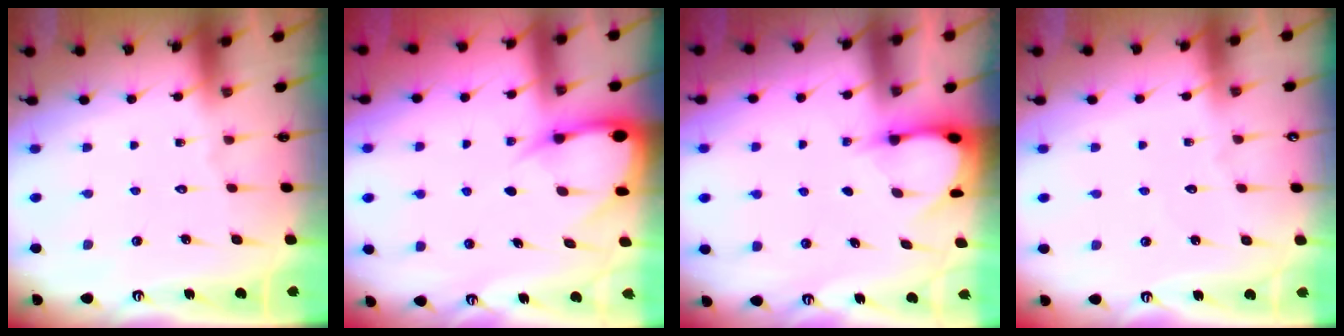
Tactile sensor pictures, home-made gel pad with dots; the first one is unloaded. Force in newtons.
{"total": 5.2, "press": 5.1, "slide": 0.6}
{"total": 3.2, "press": 3.2, "slide": 0.3}
{"total": 2.1, "press": 2.1, "slide": 0.1}